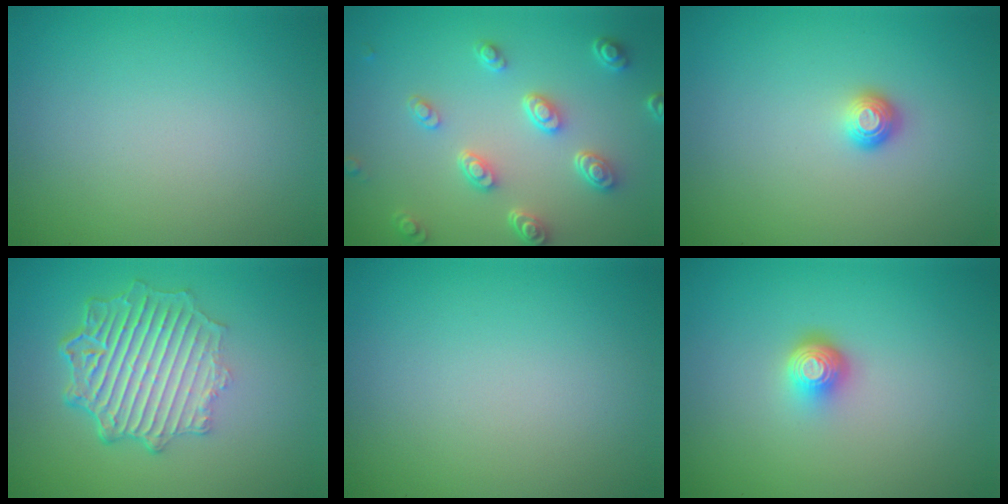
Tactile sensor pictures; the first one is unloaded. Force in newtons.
{"total": 4.6, "press": 3.4, "slide": 3.0}
{"total": 1.1, "press": 1.0, "slide": 0.4}
{"total": 7.0, "press": 5.1, "slide": 4.8}
{"total": 0.0}
{"total": 2.3, "press": 1.4, "slide": 1.8}